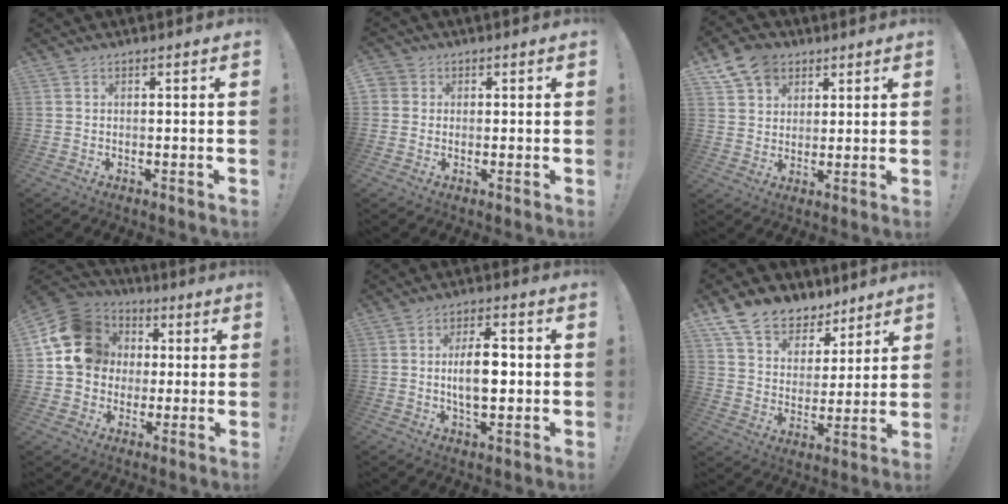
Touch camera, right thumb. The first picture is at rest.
{"total": 2.2, "force": [0.6, 2.1, 0.5], "torque": [-0.005, 0.001, 0.011]}
{"total": 10.1, "force": [5.9, 7.3, 3.6], "torque": [-0.060, -0.026, 0.116]}
{"total": 17.5, "force": [3.7, 15.0, 8.2], "torque": [-0.128, -0.001, 0.086]}
{"total": 9.4, "force": [0.1, 4.4, 8.3], "torque": [-0.146, 0.000, -0.006]}
{"total": 12.2, "force": [9.1, 7.5, 3.2], "torque": [-0.068, -0.066, 0.175]}